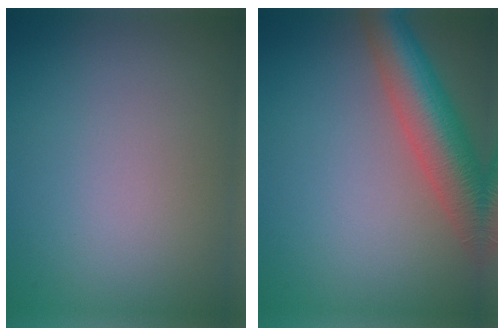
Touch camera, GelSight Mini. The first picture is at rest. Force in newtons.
{"total": 7.6, "press": 7.6, "slide": 0.3}